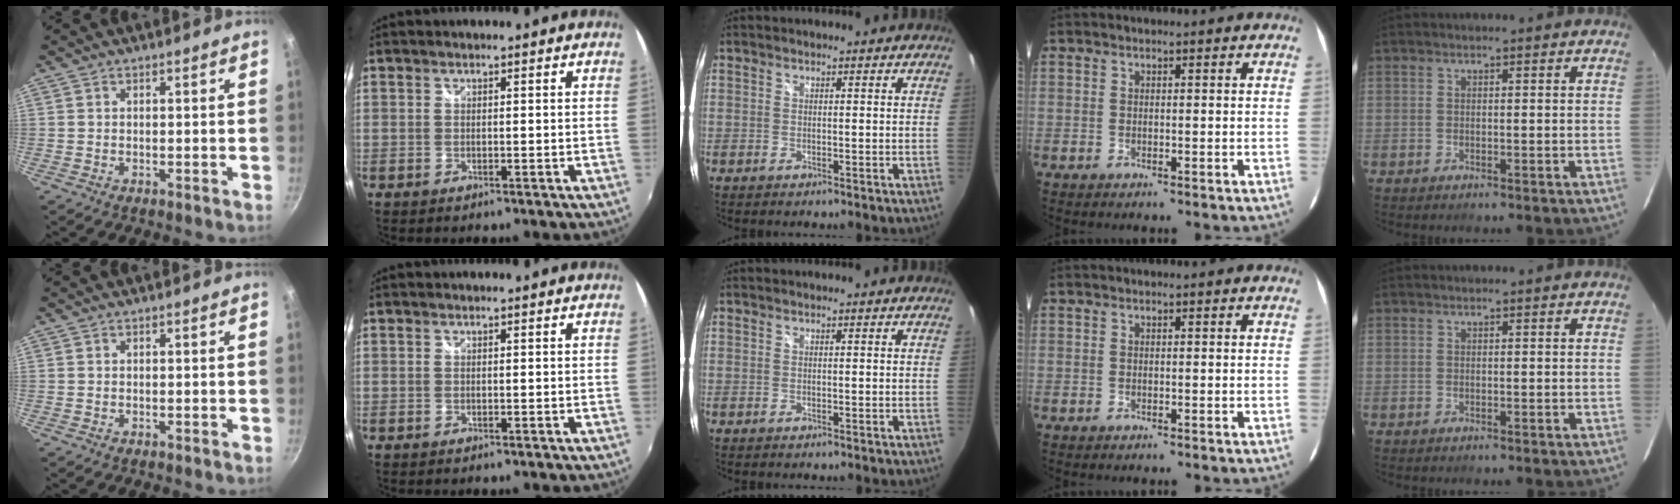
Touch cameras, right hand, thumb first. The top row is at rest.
{}